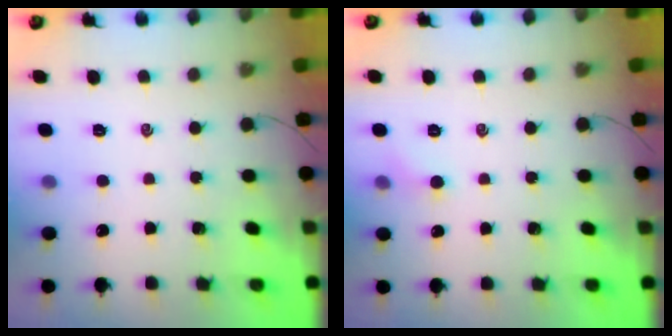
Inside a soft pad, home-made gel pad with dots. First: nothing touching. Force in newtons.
{"total": 4.8, "press": 4.6, "slide": 1.5}